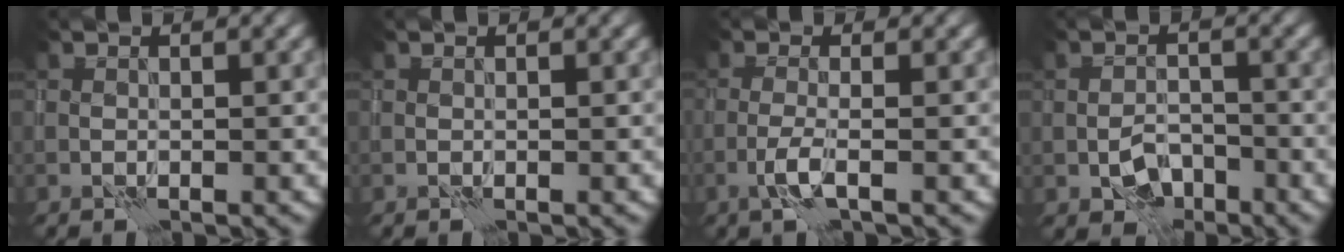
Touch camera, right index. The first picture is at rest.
{"total": 0.0}
{"total": 2.0, "force": [-0.8, 0.4, 1.7], "torque": [-0.036, 0.006, -0.024]}
{"total": 2.7, "force": [-1.4, 1.7, 1.5], "torque": [-0.021, 0.002, -0.023]}